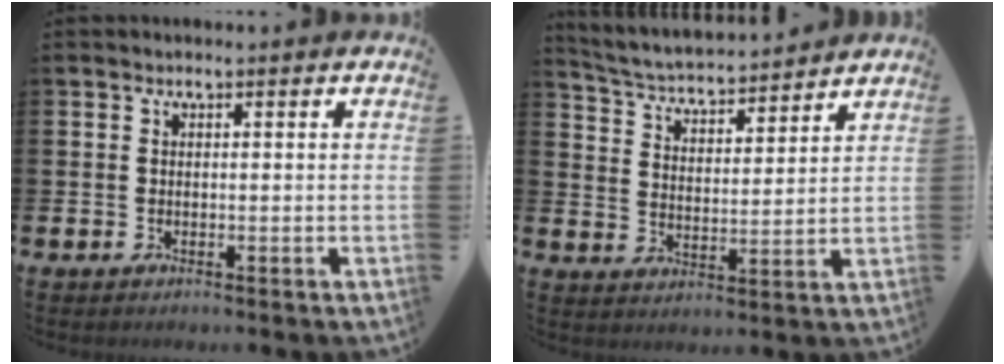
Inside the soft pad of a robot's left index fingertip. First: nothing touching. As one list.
[{"total": 4.5, "force": [4.5, 0.4, 0.6], "torque": [-0.038, -0.039, 0.074]}]